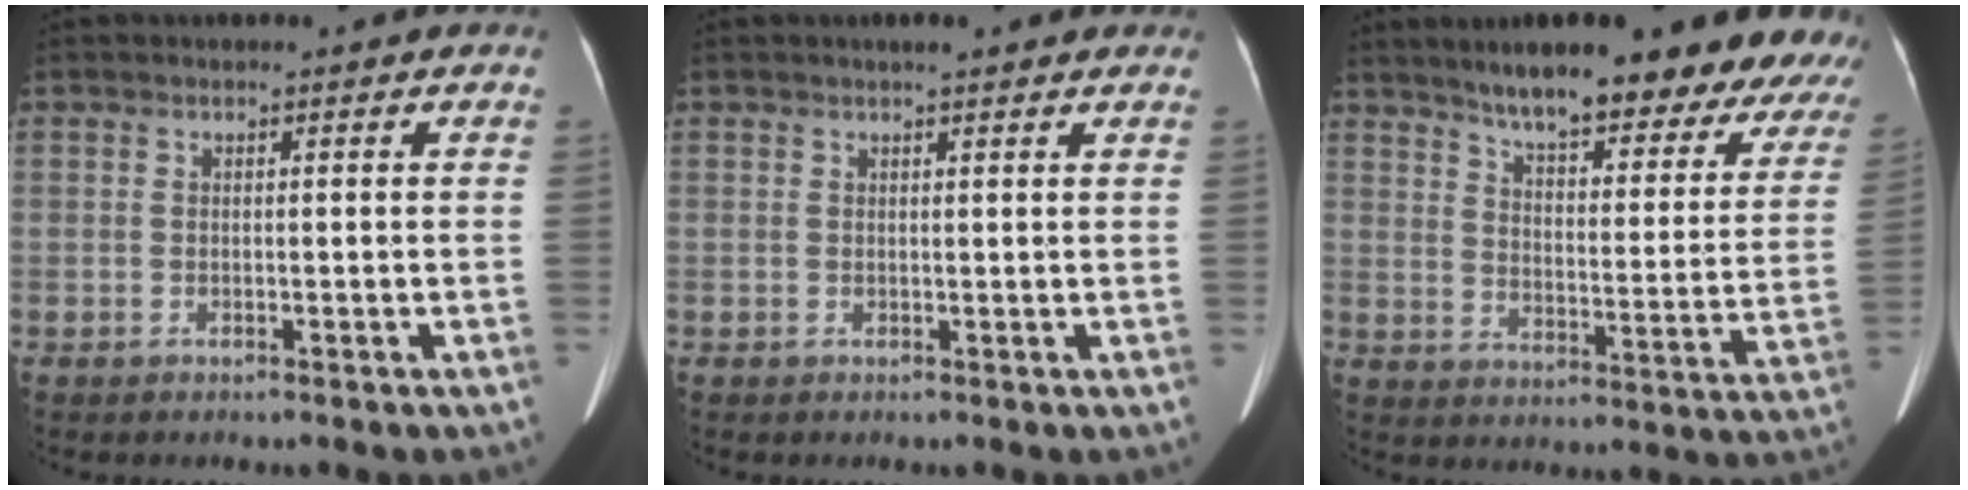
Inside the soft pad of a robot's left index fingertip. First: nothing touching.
{"total": 3.5, "force": [2.8, 0.7, 2.0], "torque": [-0.019, 0.019, 0.034]}
{"total": 25.6, "force": [22.6, 4.6, 11.2], "torque": [-0.137, -0.047, 0.272]}